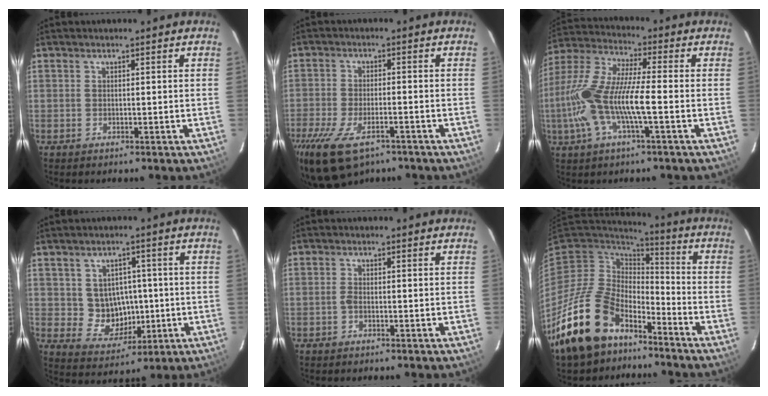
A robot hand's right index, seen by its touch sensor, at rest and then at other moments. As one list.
[{"total": 12.8, "force": [-8.7, 5.2, 7.8], "torque": [-0.183, -0.039, -0.151]}, {"total": 15.3, "force": [-3.2, 2.7, 14.7], "torque": [-0.303, -0.001, -0.063]}, {"total": 7.5, "force": [0.1, 7.1, 2.6], "torque": [-0.055, 0.009, 0.021]}, {"total": 1.0, "force": [-0.4, 0.5, 0.7], "torque": [-0.016, 0.003, -0.010]}, {"total": 18.7, "force": [-12.8, 10.2, 9.0], "torque": [-0.203, -0.008, -0.221]}]